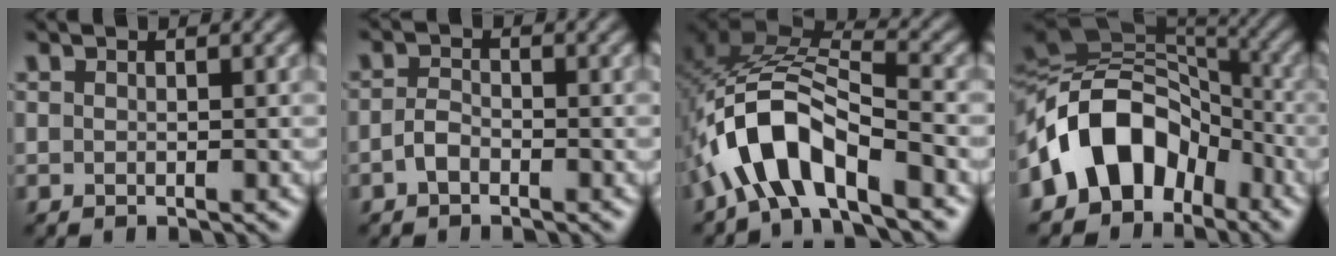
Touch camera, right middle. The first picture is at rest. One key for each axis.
{"total": 1.6, "fx": -0.9, "fy": 0.8, "fz": 1.0, "tx": -0.023, "ty": 0.005, "tz": -0.021}
{"total": 8.8, "fx": -4.1, "fy": 3.8, "fz": 6.8, "tx": -0.133, "ty": 0.016, "tz": -0.081}
{"total": 11.6, "fx": -5.0, "fy": 8.1, "fz": 6.6, "tx": -0.102, "ty": 0.028, "tz": -0.112}